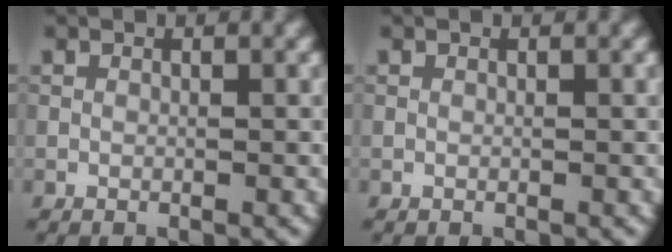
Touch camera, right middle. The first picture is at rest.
{"total": 0.0}